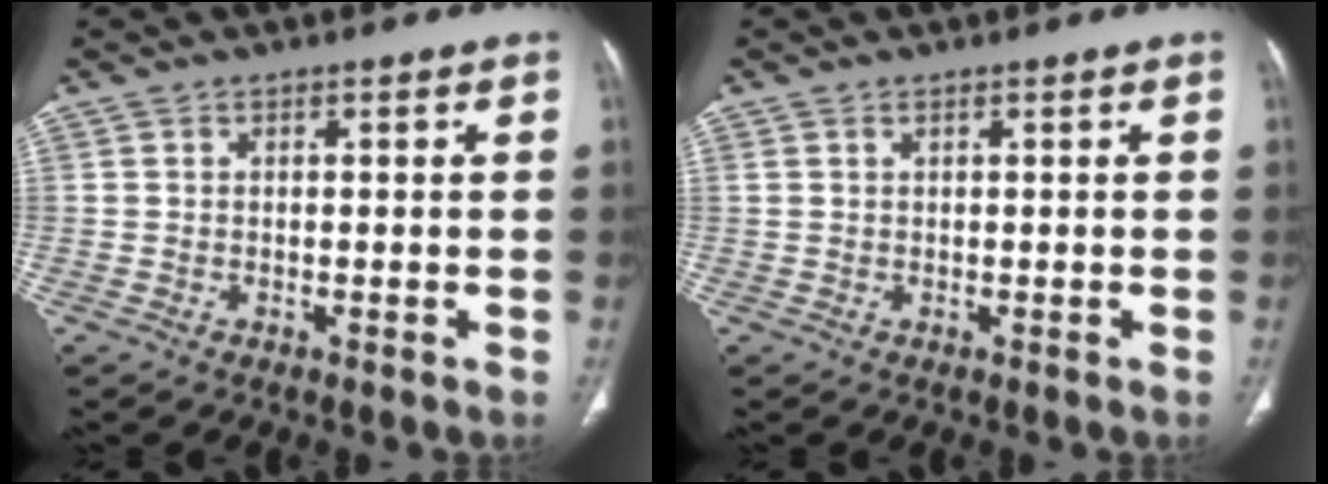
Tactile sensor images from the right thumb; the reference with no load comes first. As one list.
[{"total": 0.5, "force": [0.4, 0.1, 0.3], "torque": [-0.011, 0.003, 0.010]}]